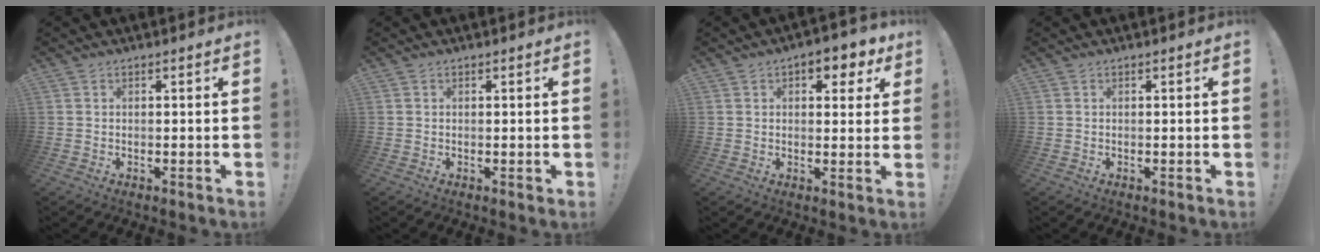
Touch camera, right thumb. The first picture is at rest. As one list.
[{"total": 0.5, "force": [0.3, 0.3, 0.3], "torque": [-0.001, 0.000, 0.004]}, {"total": 6.5, "force": [3.4, 3.5, 4.2], "torque": [-0.037, -0.016, 0.053]}, {"total": 0.0}]